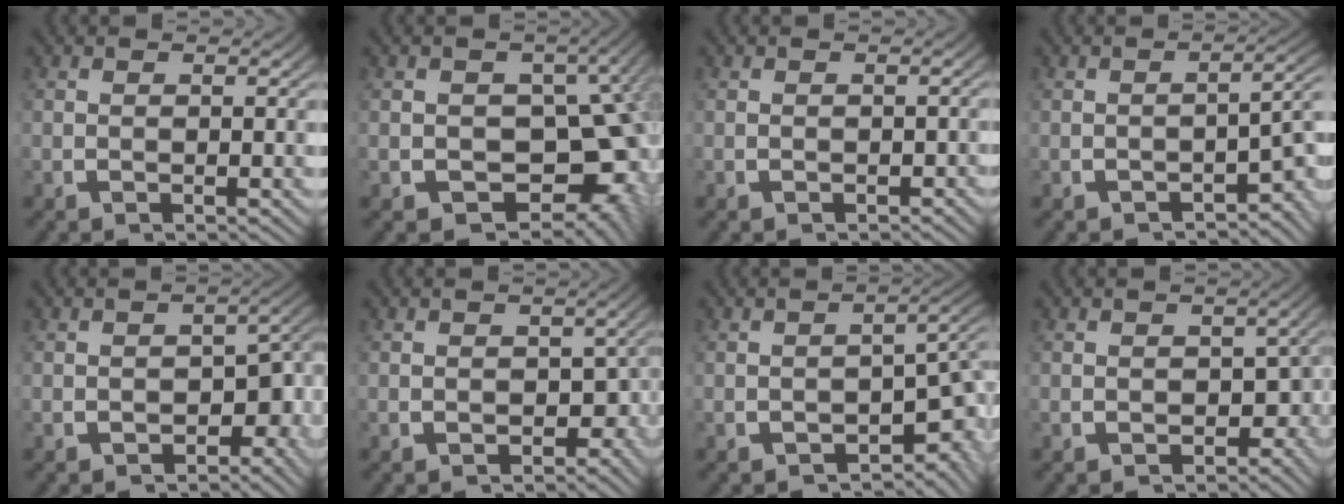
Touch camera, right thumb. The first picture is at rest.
{"total": 14.0, "force": [-1.9, 10.9, 8.5], "torque": [-0.134, -0.062, -0.012]}
{"total": 0.9, "force": [-0.7, 0.4, 0.2], "torque": [-0.001, -0.003, -0.012]}
{"total": 4.8, "force": [-2.5, 1.8, 3.6], "torque": [-0.044, -0.005, -0.027]}
{"total": 4.3, "force": [-1.8, 2.6, 2.9], "torque": [-0.036, -0.019, -0.017]}
{"total": 3.3, "force": [-1.3, 2.4, 1.9], "torque": [-0.022, -0.021, -0.010]}
{"total": 6.7, "force": [-1.9, 3.8, 5.1], "torque": [-0.059, -0.014, -0.018]}
{"total": 3.5, "force": [-1.4, 2.4, 2.0], "torque": [-0.025, -0.022, -0.010]}